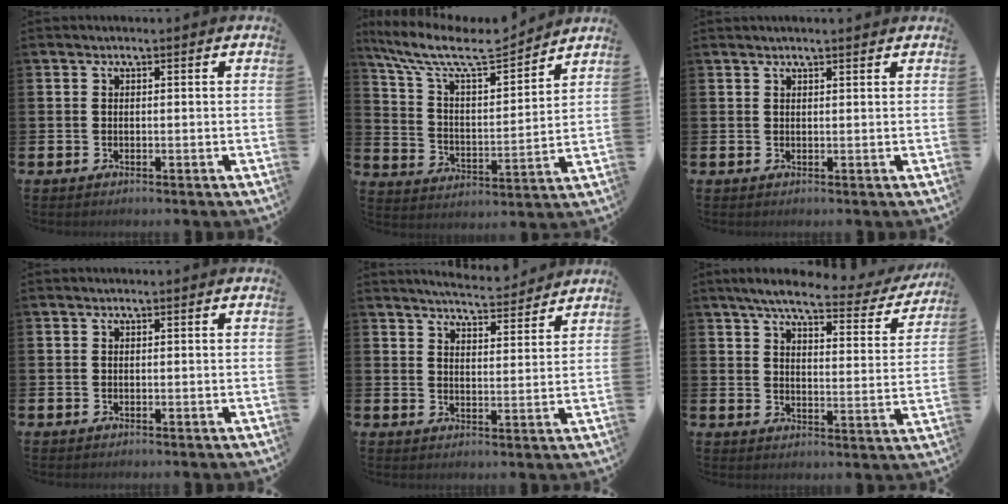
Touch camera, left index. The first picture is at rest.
{"total": 10.1, "force": [8.7, 2.4, 4.6], "torque": [-0.125, -0.053, 0.145]}
{"total": 1.0, "force": [0.9, -0.1, 0.3], "torque": [0.002, -0.003, 0.015]}
{"total": 0.0}
{"total": 5.3, "force": [5.3, 0.2, 0.4], "torque": [-0.014, -0.038, 0.092]}
{"total": 6.4, "force": [5.4, 1.2, 3.1], "torque": [-0.067, -0.032, 0.085]}